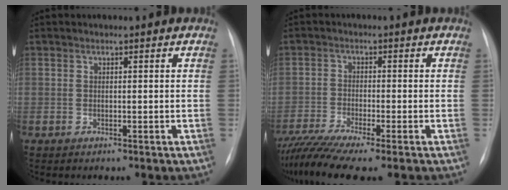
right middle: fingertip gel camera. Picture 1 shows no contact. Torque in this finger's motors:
{"motor_torque": [1.15, -0.99, 0.50, 0.11]}